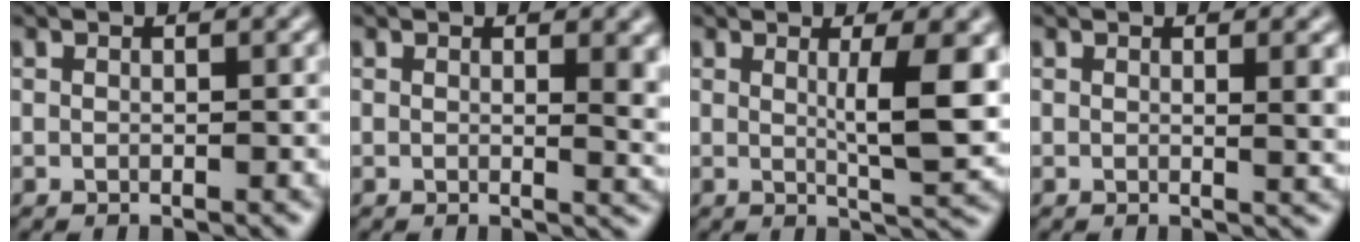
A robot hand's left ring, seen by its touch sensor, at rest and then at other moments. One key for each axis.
{"total": 3.4, "fx": 1.0, "fy": 1.3, "fz": 3.0, "tx": -0.027, "ty": -0.003, "tz": 0.014}
{"total": 5.8, "fx": 1.0, "fy": 1.2, "fz": 5.6, "tx": -0.079, "ty": -0.007, "tz": 0.020}
{"total": 2.1, "fx": 0.7, "fy": 0.6, "fz": 1.9, "tx": -0.016, "ty": -0.002, "tz": 0.008}